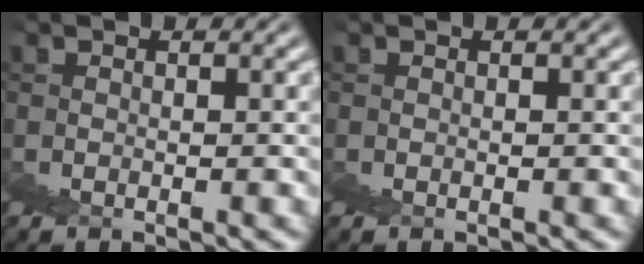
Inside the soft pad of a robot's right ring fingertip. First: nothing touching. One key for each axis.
{"total": 0.0}